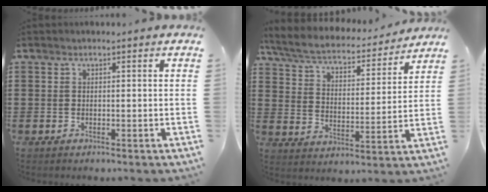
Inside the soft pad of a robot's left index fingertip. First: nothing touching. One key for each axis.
{"total": 5.6, "fx": 5.1, "fy": 0.8, "fz": 2.1, "tx": -0.065, "ty": -0.034, "tz": 0.083}